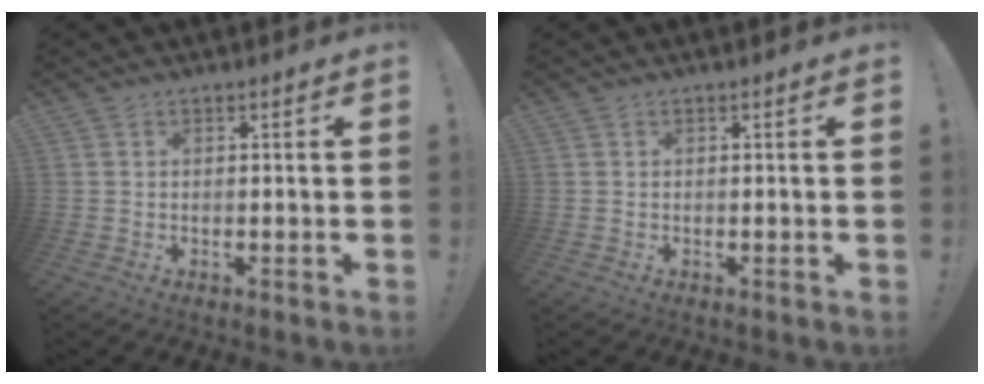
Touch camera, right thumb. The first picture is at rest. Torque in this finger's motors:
{"motor_torque": [0.00, 0.00, 0.00, 0.00, 0.00]}